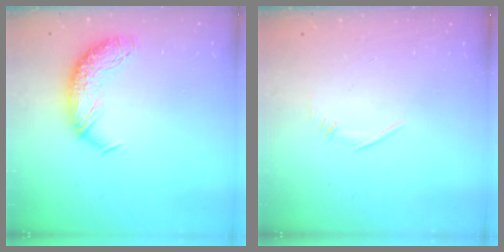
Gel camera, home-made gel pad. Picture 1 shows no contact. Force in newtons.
{"total": 6.1, "press": 6.0, "slide": 1.1}